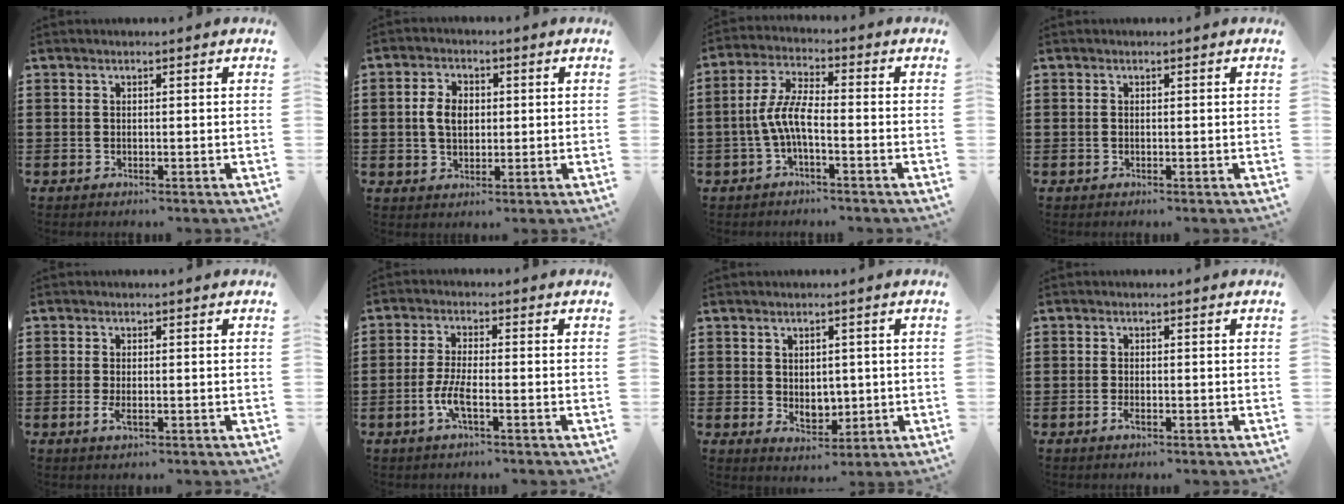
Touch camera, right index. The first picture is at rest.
{"total": 4.6, "force": [0.2, 3.1, 3.3], "torque": [-0.078, 0.010, -0.001]}
{"total": 6.0, "force": [-1.9, 1.6, 5.4], "torque": [-0.130, -0.009, -0.042]}
{"total": 0.0}
{"total": 2.0, "force": [-0.6, 0.6, 1.8], "torque": [-0.049, -0.009, -0.014]}
{"total": 4.4, "force": [-1.9, 1.0, 3.9], "torque": [-0.092, -0.007, -0.042]}
{"total": 3.7, "force": [0.8, 2.9, 2.1], "torque": [-0.032, 0.004, 0.012]}
{"total": 1.6, "force": [-0.8, 0.5, 1.3], "torque": [-0.033, -0.007, -0.016]}